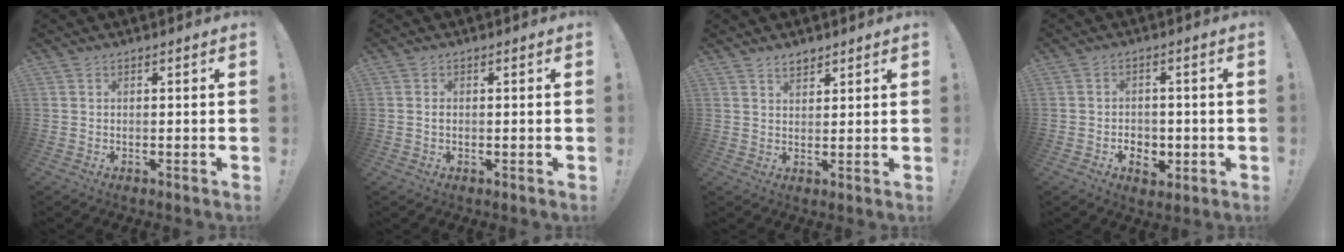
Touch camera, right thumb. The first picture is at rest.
{"total": 0.6, "force": [-0.2, 0.5, 0.4], "torque": [-0.010, 0.004, -0.003]}
{"total": 3.3, "force": [2.6, 1.7, 0.9], "torque": [-0.010, -0.013, 0.047]}
{"total": 5.0, "force": [-1.6, 4.0, 2.5], "torque": [-0.019, 0.001, -0.026]}